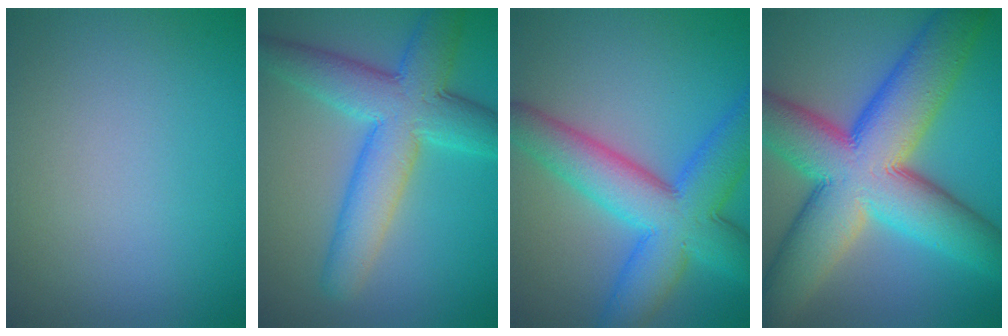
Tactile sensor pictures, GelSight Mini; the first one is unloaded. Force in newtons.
{"total": 7.8, "press": 7.8, "slide": 0.2}
{"total": 9.9, "press": 9.9, "slide": 0.1}
{"total": 15.8, "press": 15.8, "slide": 0.8}